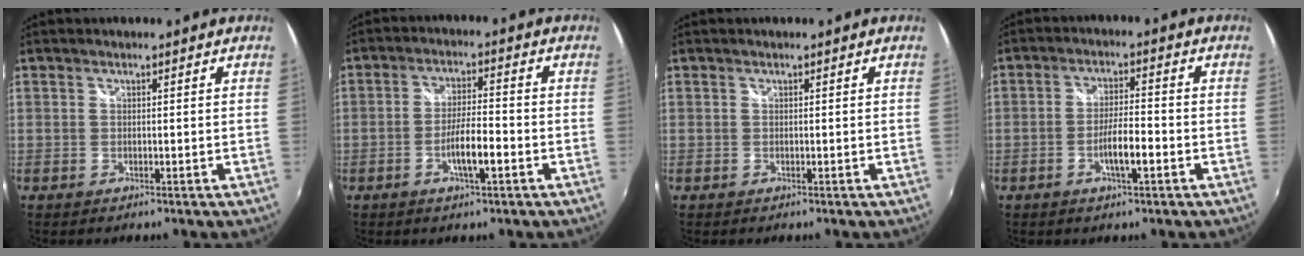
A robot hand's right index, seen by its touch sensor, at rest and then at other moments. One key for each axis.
{"total": 6.3, "fx": -2.6, "fy": 1.1, "fz": 5.6, "tx": -0.105, "ty": -0.001, "tz": -0.043}
{"total": 0.0}
{"total": 5.5, "fx": -2.3, "fy": 1.0, "fz": 4.9, "tx": -0.093, "ty": 0.000, "tz": -0.038}